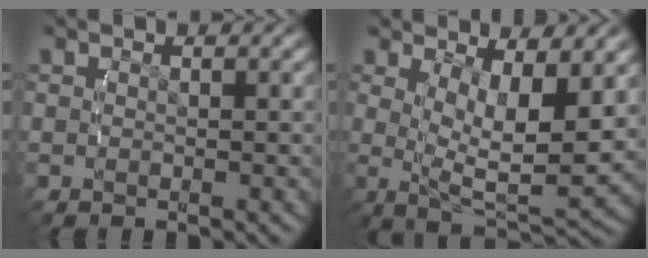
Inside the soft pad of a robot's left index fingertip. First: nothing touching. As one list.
[{"total": 7.9, "force": [0.0, 3.8, 6.9], "torque": [-0.118, -0.027, 0.000]}]